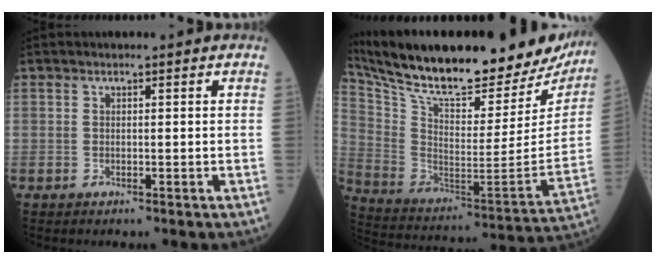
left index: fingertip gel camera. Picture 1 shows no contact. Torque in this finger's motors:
{"motor_torque": [0.90, -1.24, 0.54, 0.18]}